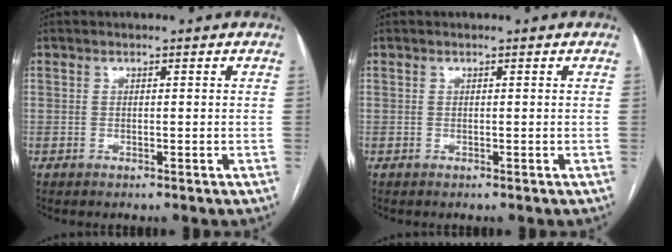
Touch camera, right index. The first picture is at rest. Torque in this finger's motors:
{"motor_torque": [0.00, 0.00, 0.00, 0.00]}